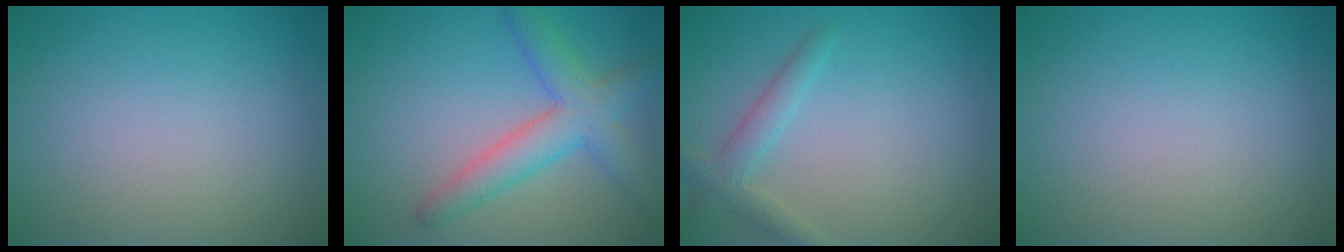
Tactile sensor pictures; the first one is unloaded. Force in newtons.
{"total": 4.9, "press": 4.9, "slide": 0.2}
{"total": 2.4, "press": 2.3, "slide": 0.1}
{"total": 0.0}